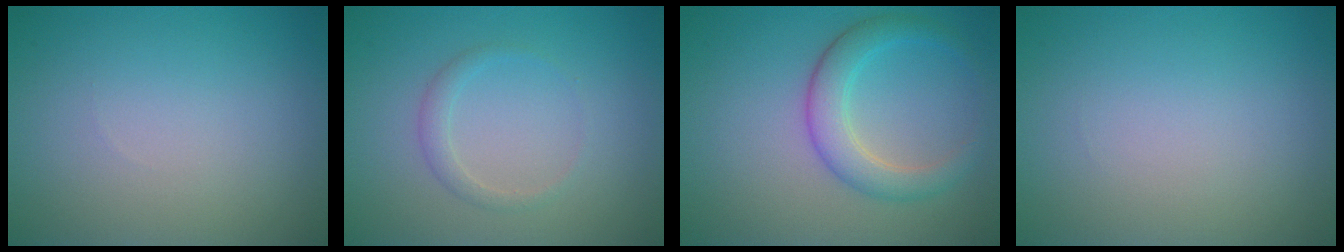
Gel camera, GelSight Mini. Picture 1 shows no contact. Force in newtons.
{"total": 1.4, "press": 1.4, "slide": 0.1}
{"total": 3.7, "press": 3.7, "slide": 0.2}
{"total": 0.0}